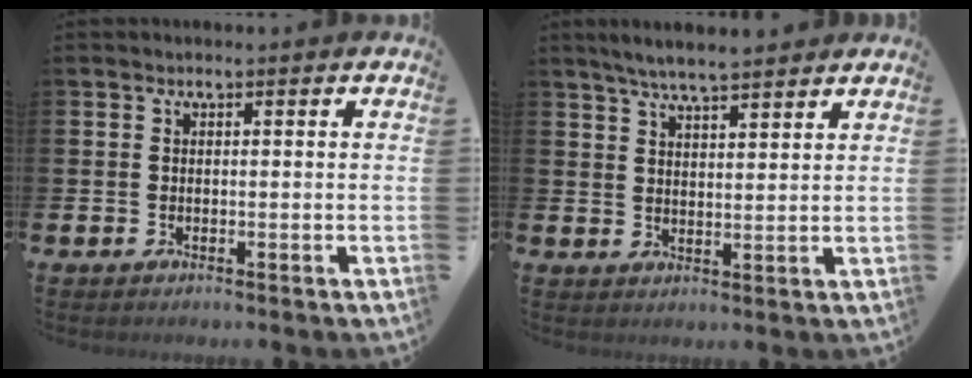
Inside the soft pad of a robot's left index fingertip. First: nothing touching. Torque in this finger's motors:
{"motor_torque": [0.47, -0.81, 0.68, 0.21]}